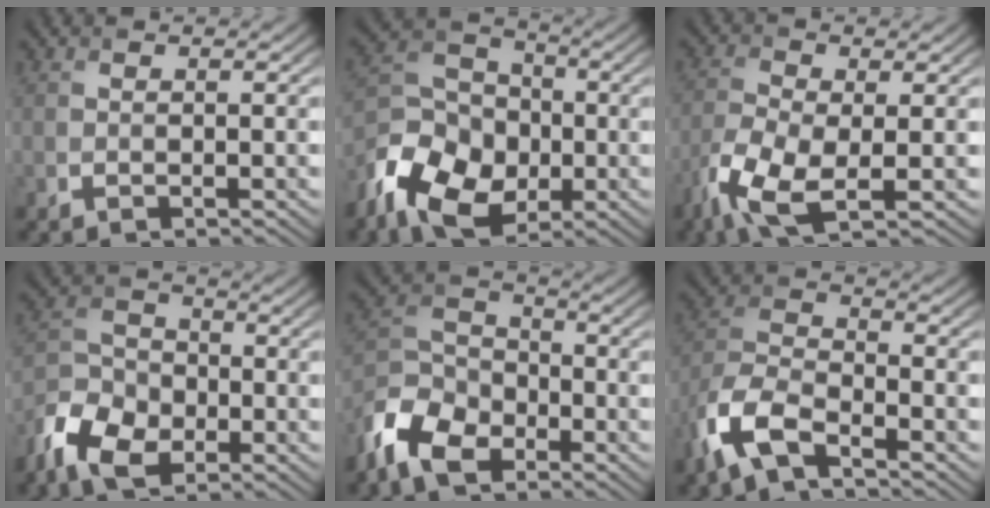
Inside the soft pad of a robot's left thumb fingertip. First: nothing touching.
{"total": 12.1, "force": [-5.0, 8.5, 7.1], "torque": [-0.166, -0.025, -0.108]}
{"total": 7.2, "force": [-3.4, 2.9, 5.7], "torque": [-0.136, -0.013, -0.074]}
{"total": 8.4, "force": [-4.7, 5.2, 4.6], "torque": [-0.108, -0.011, -0.107]}
{"total": 9.4, "force": [-6.0, 5.4, 4.8], "torque": [-0.116, -0.013, -0.142]}
{"total": 8.4, "force": [-5.4, 3.1, 5.7], "torque": [-0.130, -0.005, -0.128]}